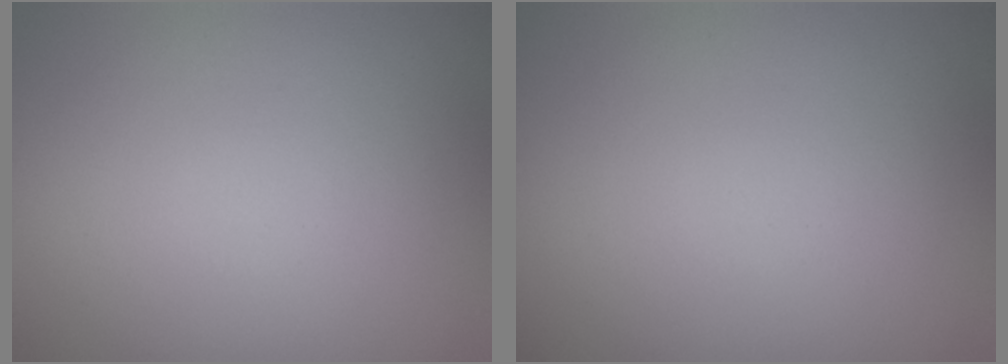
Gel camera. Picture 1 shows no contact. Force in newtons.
{"total": 0.0}